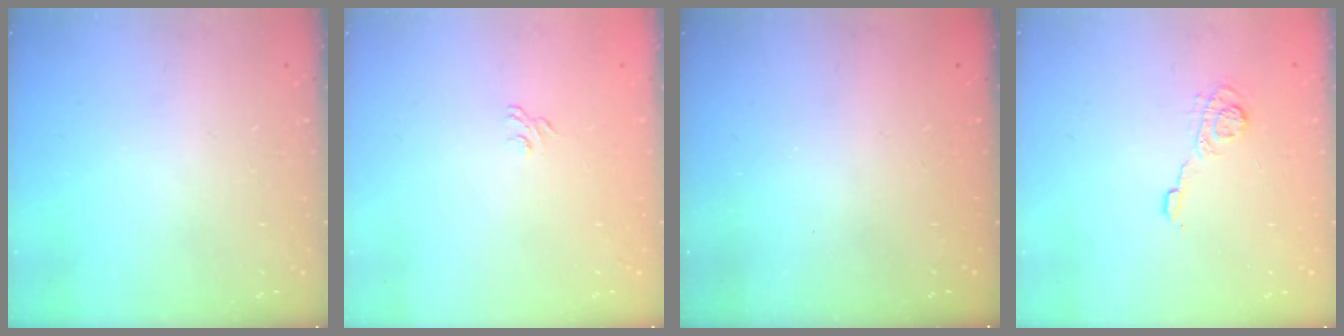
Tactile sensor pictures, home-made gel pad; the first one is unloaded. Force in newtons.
{"total": 3.0, "press": 2.8, "slide": 1.0}
{"total": 2.3, "press": 2.2, "slide": 0.8}
{"total": 5.9, "press": 5.8, "slide": 1.0}